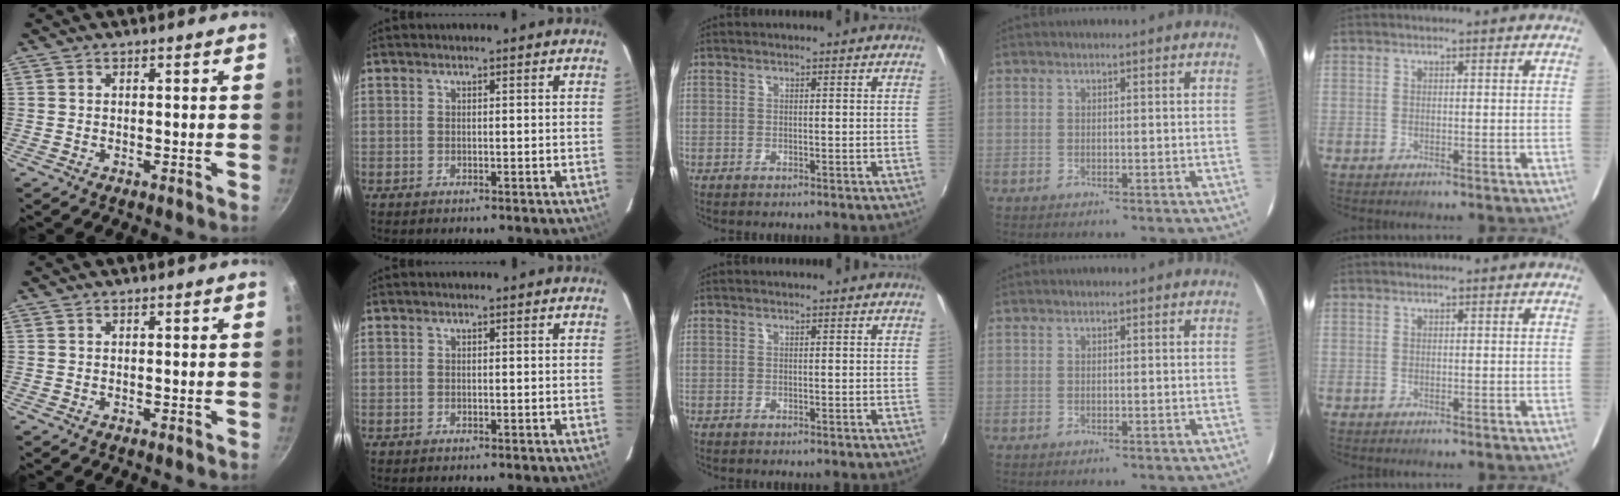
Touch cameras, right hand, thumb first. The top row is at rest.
{}